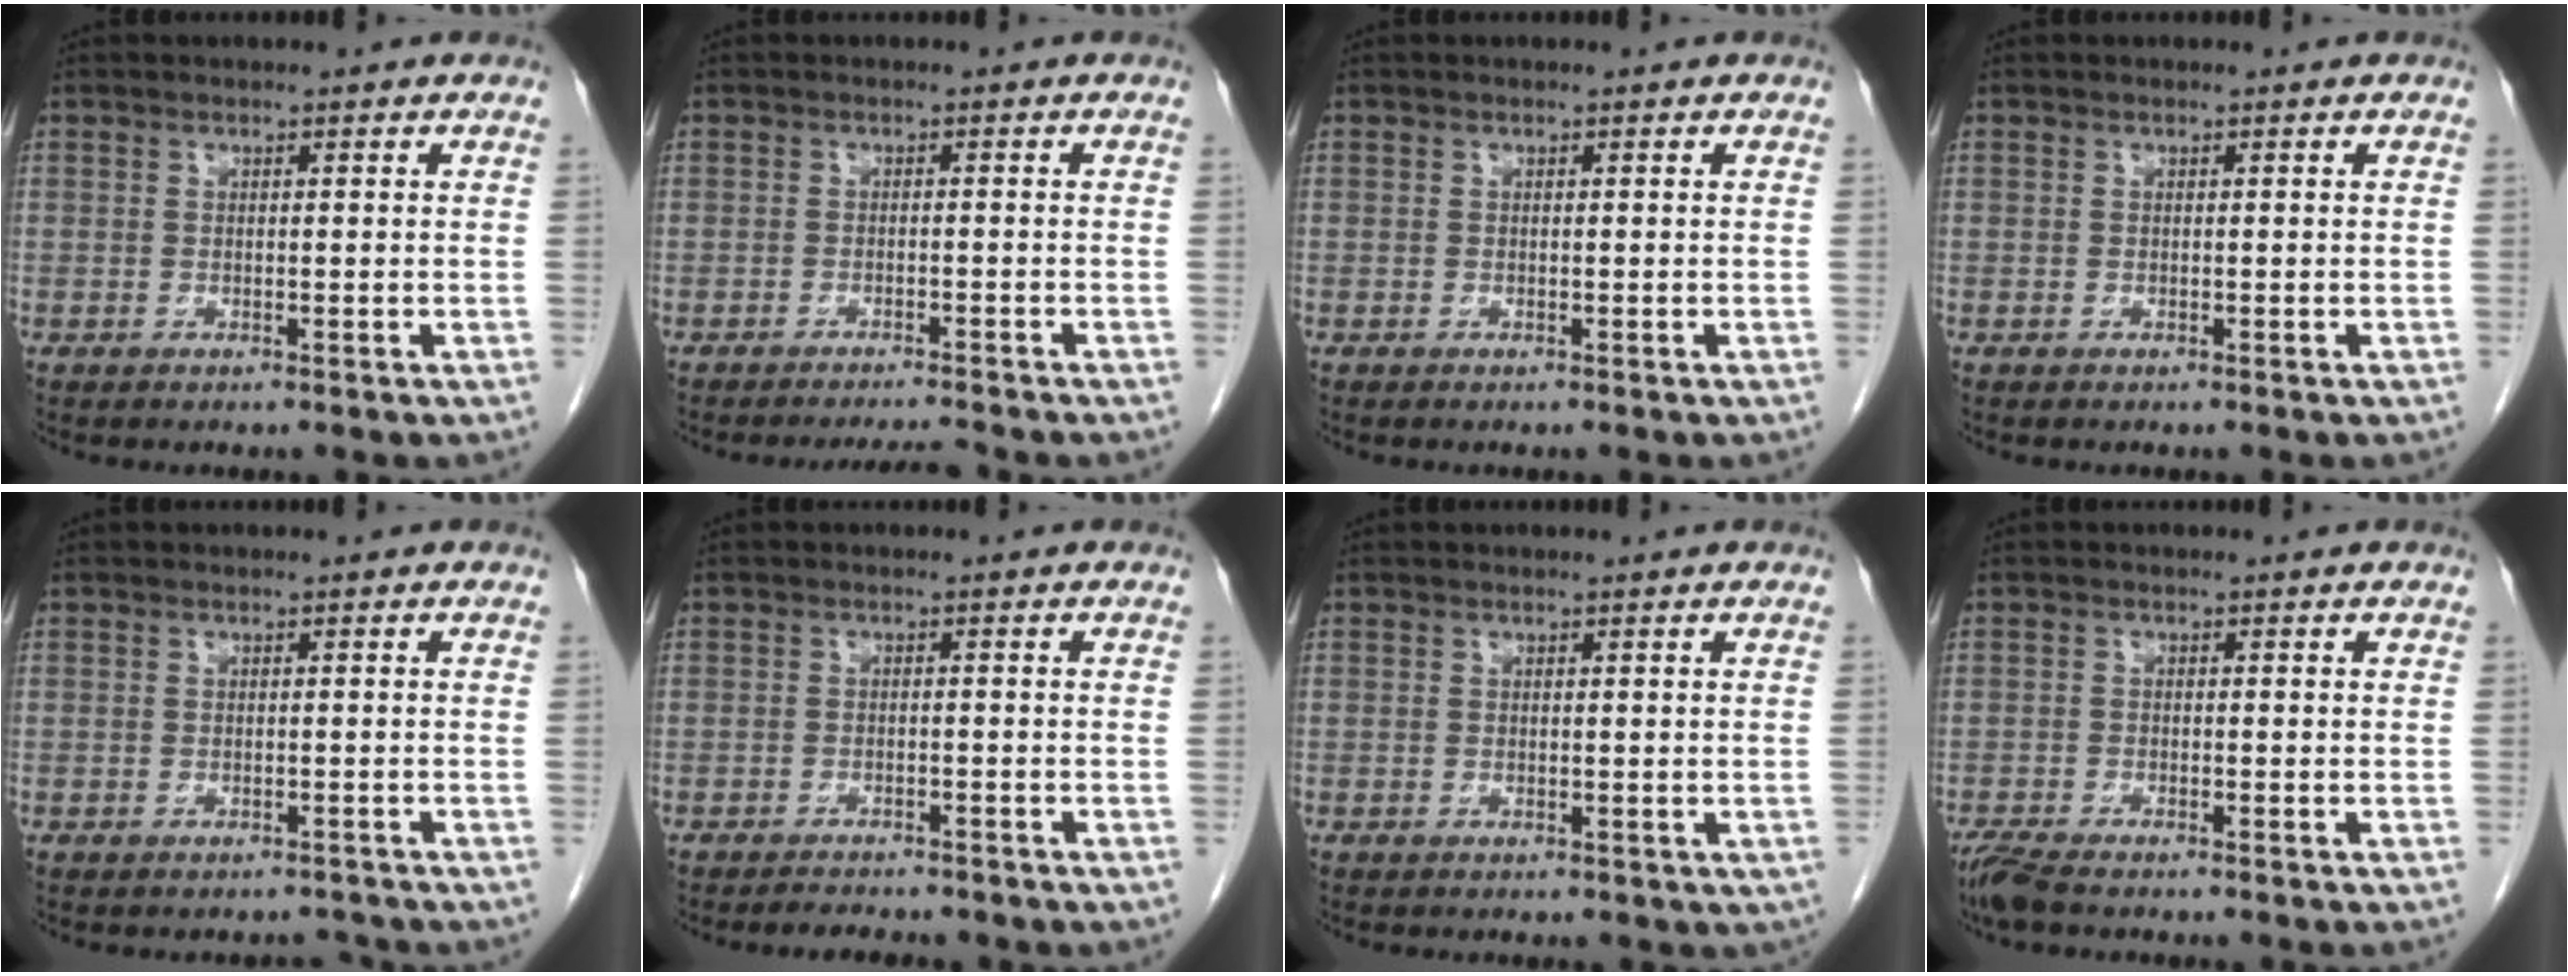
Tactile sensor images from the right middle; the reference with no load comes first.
{"total": 4.2, "force": [-4.0, -0.6, 1.1], "torque": [-0.016, -0.012, -0.059]}
{"total": 0.0}
{"total": 0.0}
{"total": 1.4, "force": [-1.3, 0.4, -0.2], "torque": [0.004, -0.003, -0.014]}
{"total": 3.9, "force": [-3.5, 1.1, 1.3], "torque": [-0.022, -0.004, -0.045]}
{"total": 0.8, "force": [-0.1, 0.6, 0.5], "torque": [-0.002, 0.001, 0.005]}
{"total": 3.3, "force": [-2.8, 0.5, 1.8], "torque": [-0.043, -0.012, -0.053]}